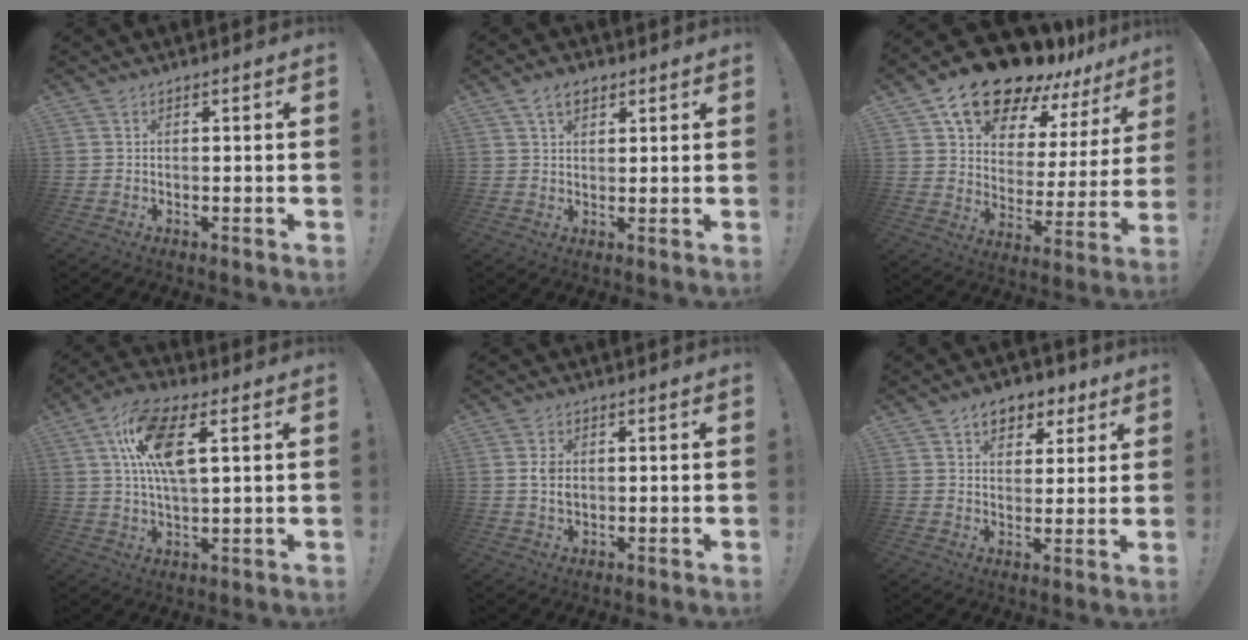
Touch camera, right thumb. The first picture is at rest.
{"total": 5.1, "force": [2.9, 3.1, 2.8], "torque": [-0.046, -0.003, 0.052]}
{"total": 19.5, "force": [15.1, 8.2, 9.1], "torque": [-0.158, -0.109, 0.268]}
{"total": 14.0, "force": [4.5, 5.7, 12.0], "torque": [-0.211, 0.000, 0.079]}
{"total": 3.3, "force": [0.6, 2.3, 2.3], "torque": [-0.037, 0.000, 0.009]}
{"total": 7.7, "force": [4.5, 5.5, 3.1], "torque": [-0.043, -0.018, 0.084]}